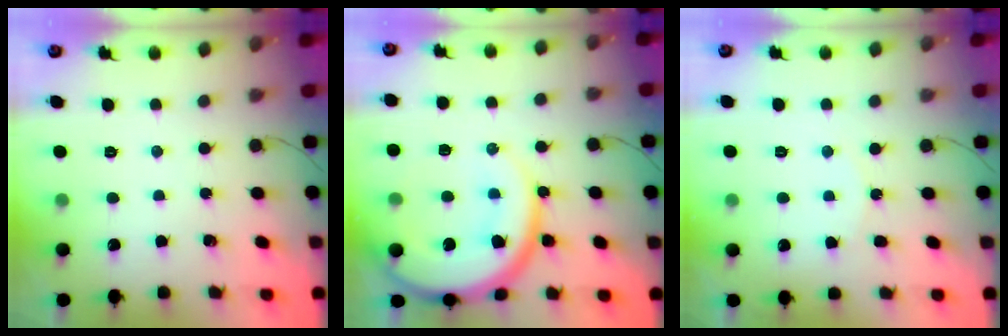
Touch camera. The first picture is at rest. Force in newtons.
{"total": 19.5, "press": 19.4, "slide": 2.0}
{"total": 5.7, "press": 5.7, "slide": 0.7}